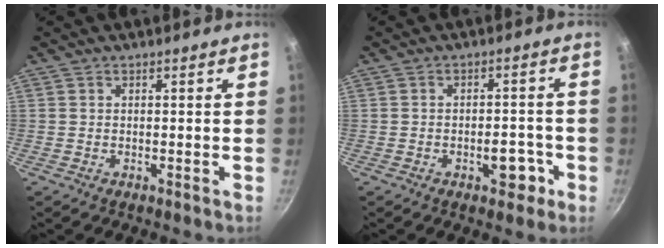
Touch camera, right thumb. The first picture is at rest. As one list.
[{"total": 5.3, "force": [-2.2, 2.9, 3.9], "torque": [-0.029, 0.019, -0.027]}]